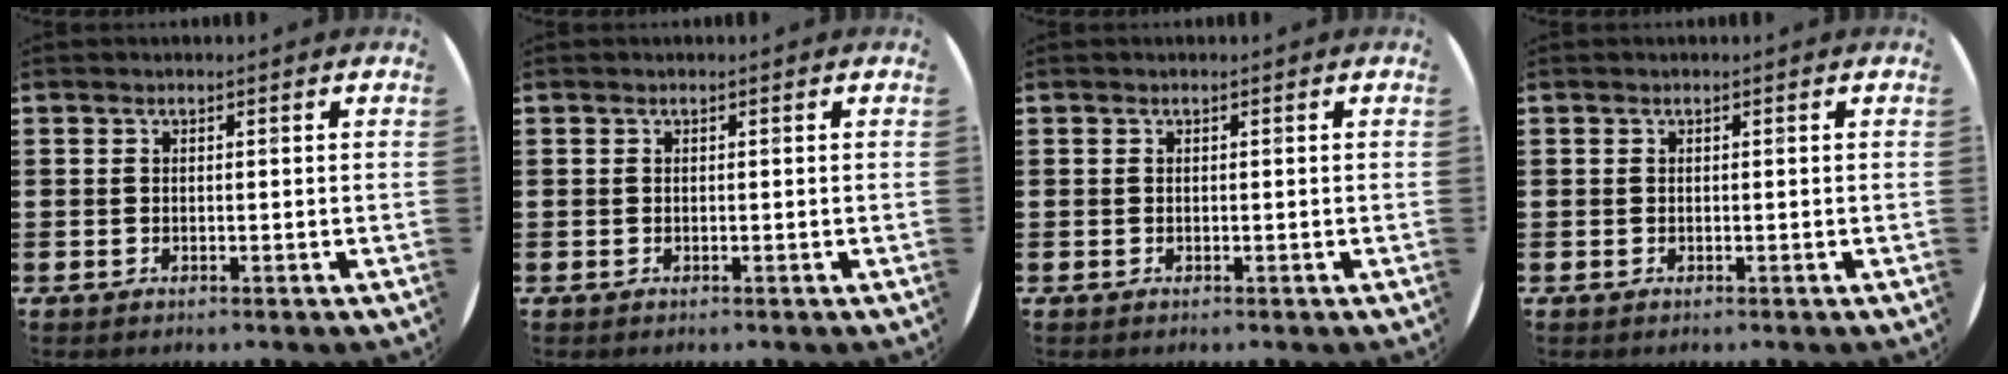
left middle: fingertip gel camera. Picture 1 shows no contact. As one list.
[{"total": 0.0}, {"total": 0.0}, {"total": 0.0}]